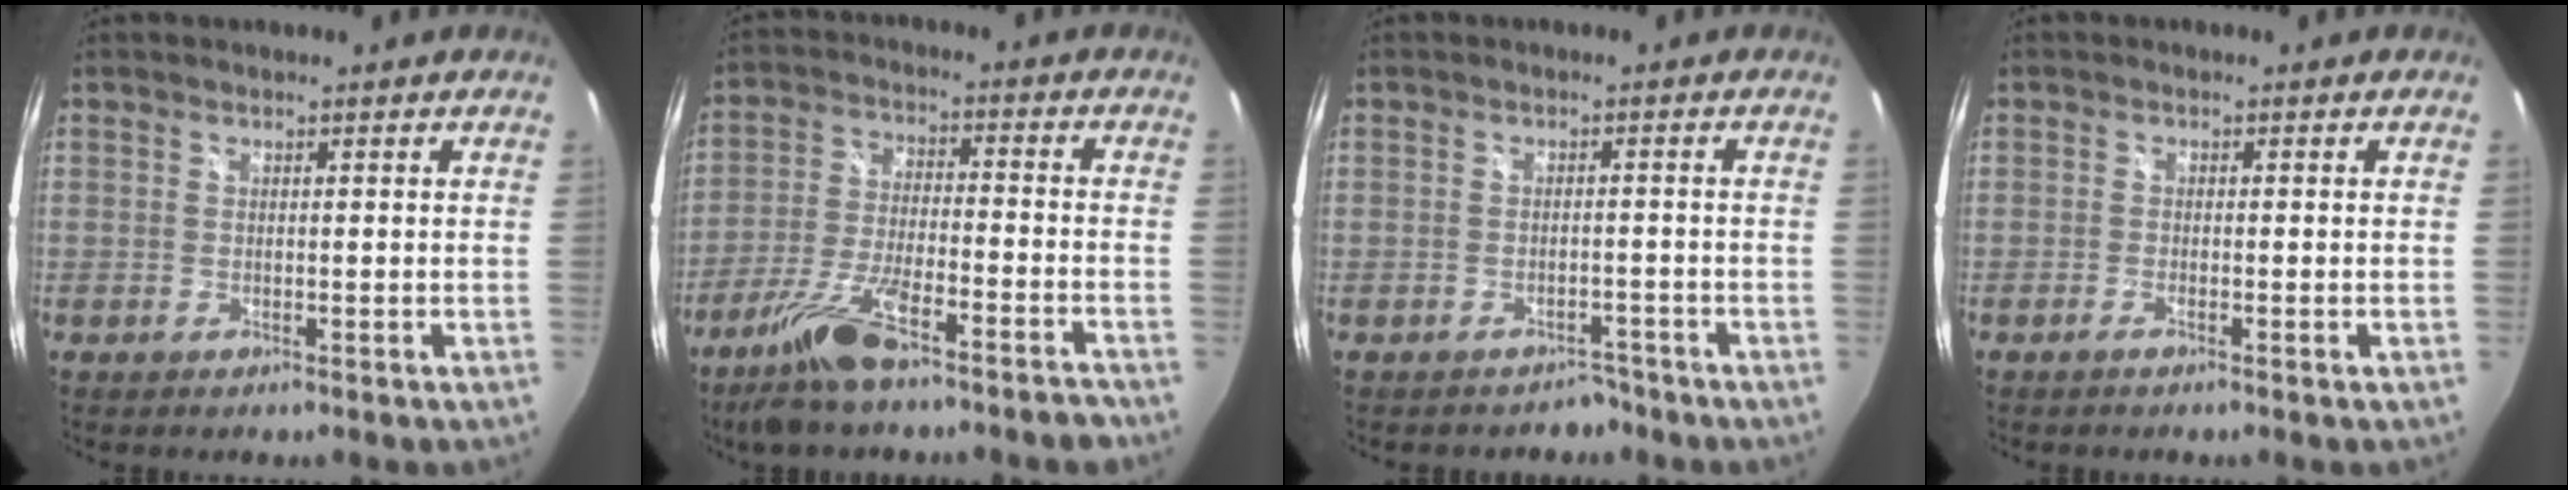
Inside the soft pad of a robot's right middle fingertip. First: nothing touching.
{"total": 13.6, "force": [-10.4, 2.5, 8.3], "torque": [-0.171, -0.021, -0.181]}
{"total": 3.2, "force": [-2.6, 1.9, 0.1], "torque": [0.001, 0.011, -0.032]}
{"total": 1.0, "force": [-0.7, -0.2, 0.7], "torque": [-0.012, -0.001, -0.015]}